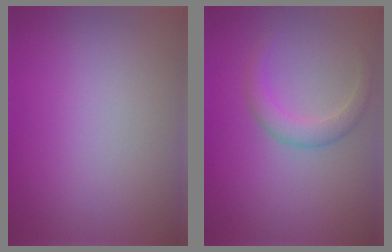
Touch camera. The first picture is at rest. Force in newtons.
{"total": 2.3, "press": 2.3, "slide": 0.1}